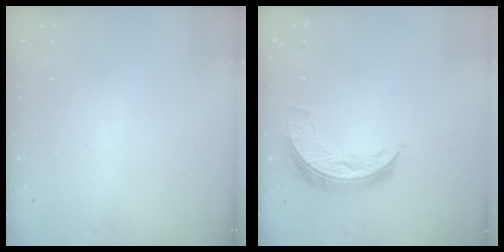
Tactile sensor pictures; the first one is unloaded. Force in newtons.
{"total": 7.6, "press": 7.6, "slide": 0.1}